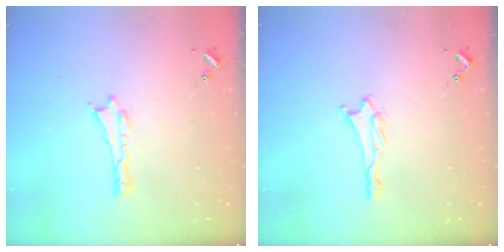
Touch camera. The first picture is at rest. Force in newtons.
{"total": 0.8, "press": 0.8, "slide": 0.1}